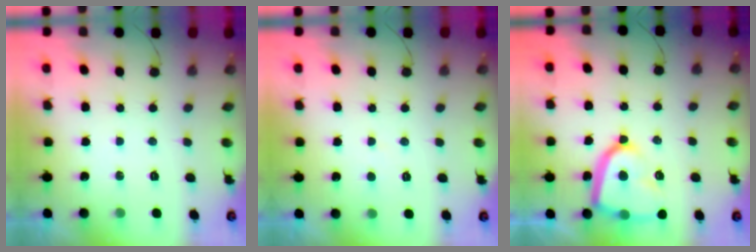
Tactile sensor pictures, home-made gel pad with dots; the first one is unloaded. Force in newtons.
{"total": 2.8, "press": 2.8, "slide": 0.3}
{"total": 15.6, "press": 15.5, "slide": 1.6}